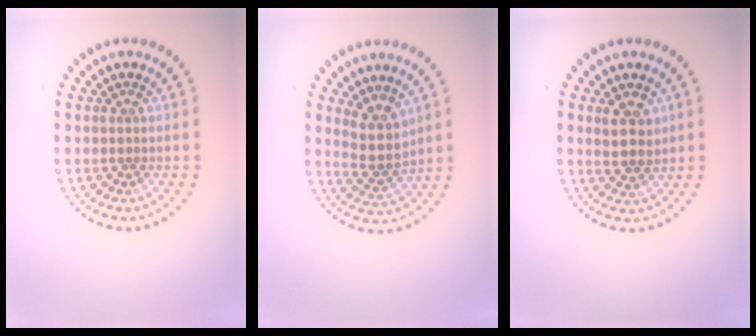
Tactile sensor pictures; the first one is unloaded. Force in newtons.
{"total": 3.3, "press": 3.0, "slide": 1.5}
{"total": 2.8, "press": 2.7, "slide": 0.9}